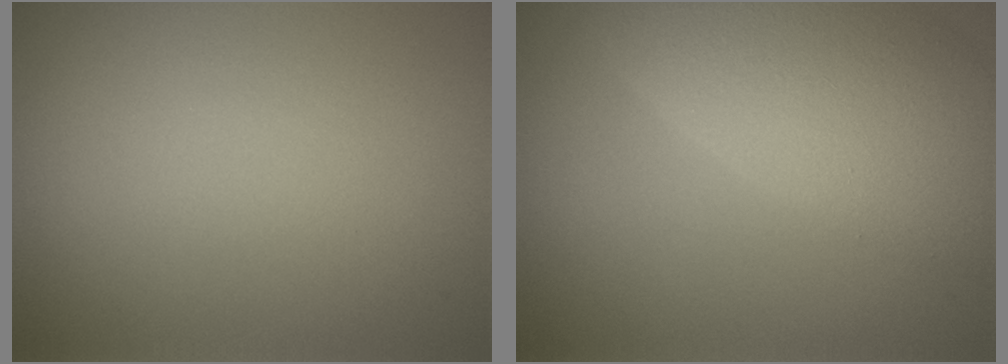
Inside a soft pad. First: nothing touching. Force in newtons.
{"total": 8.8, "press": 8.7, "slide": 1.0}